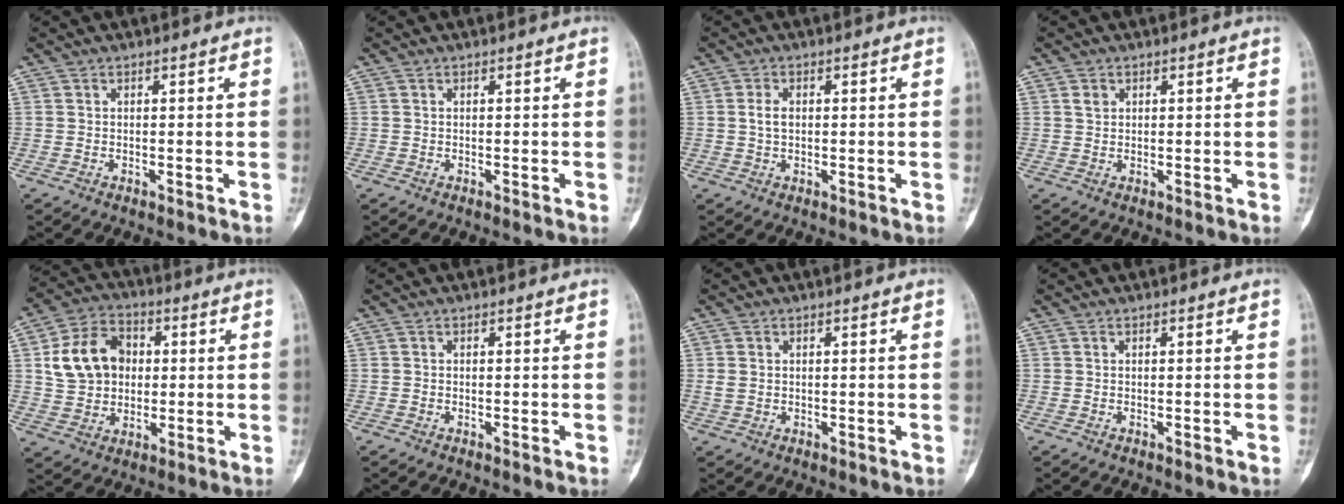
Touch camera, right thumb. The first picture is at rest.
{"total": 0.0}
{"total": 2.4, "force": [0.2, 1.5, 1.8], "torque": [-0.034, 0.004, 0.003]}
{"total": 1.4, "force": [0.6, 1.1, 0.6], "torque": [-0.005, -0.001, 0.012]}
{"total": 13.0, "force": [1.9, 10.3, 7.7], "torque": [-0.113, 0.013, 0.034]}
{"total": 0.0}
{"total": 1.8, "force": [0.2, 1.5, 1.1], "torque": [-0.023, 0.004, 0.011]}
{"total": 0.0}